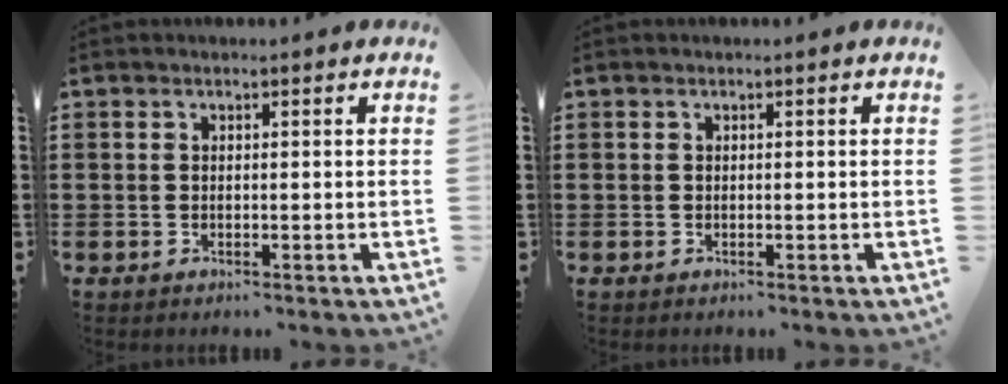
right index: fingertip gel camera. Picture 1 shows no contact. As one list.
[{"total": 0.0}]